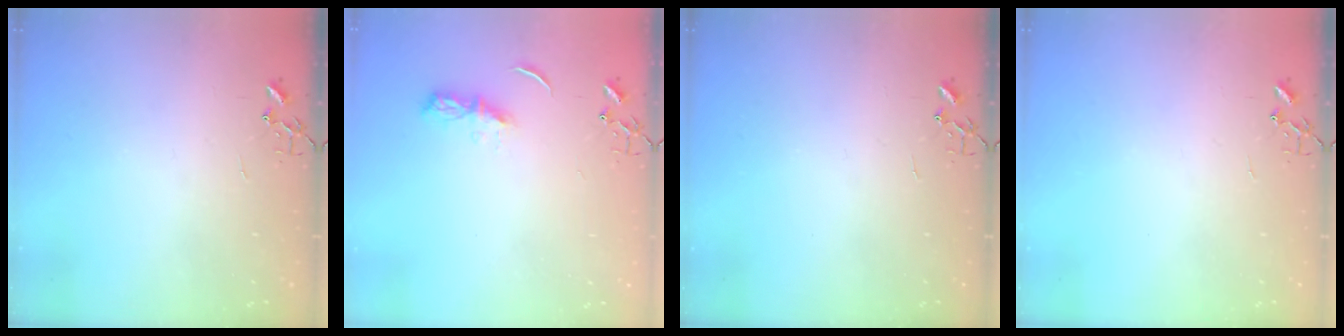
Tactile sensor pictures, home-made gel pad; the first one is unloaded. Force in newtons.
{"total": 6.1, "press": 6.0, "slide": 0.7}
{"total": 0.0}
{"total": 0.0}